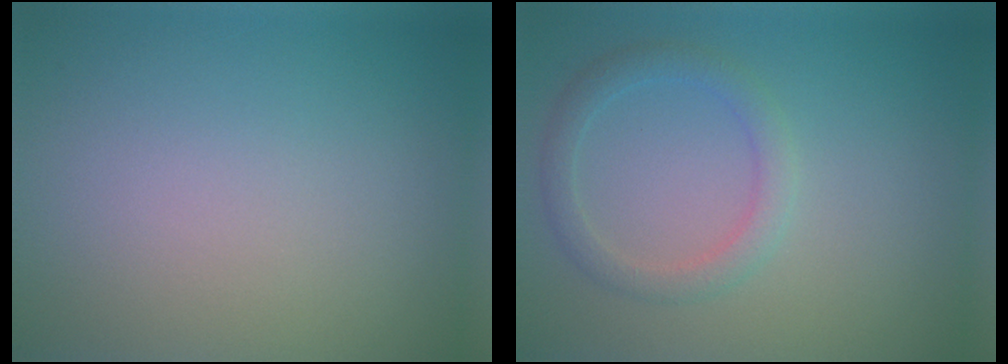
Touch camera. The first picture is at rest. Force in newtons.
{"total": 2.3, "press": 2.3, "slide": 0.0}